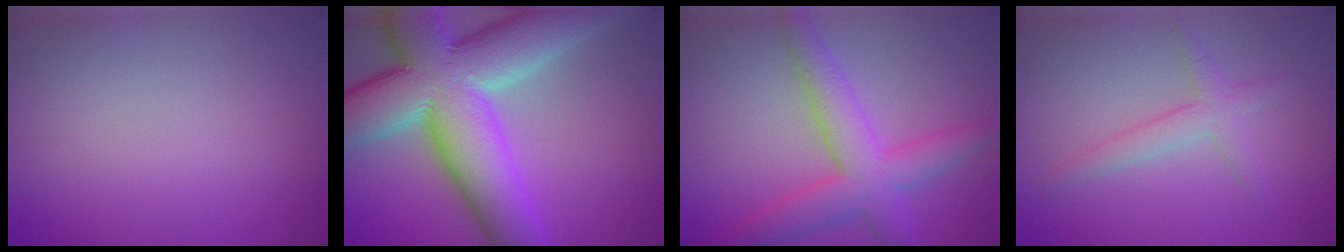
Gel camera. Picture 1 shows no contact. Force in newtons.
{"total": 14.0, "press": 14.0, "slide": 1.1}
{"total": 5.1, "press": 5.1, "slide": 0.1}
{"total": 2.0, "press": 2.0, "slide": 0.1}